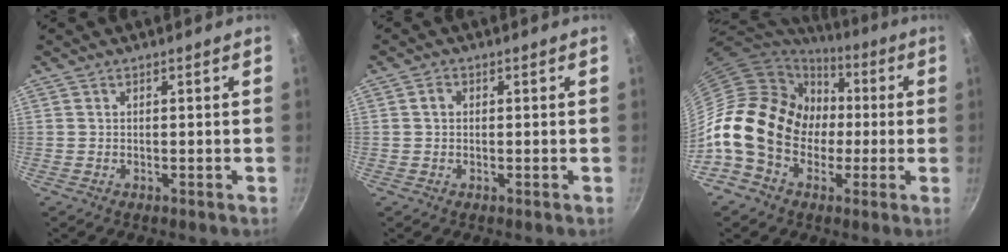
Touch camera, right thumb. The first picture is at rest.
{"total": 1.6, "force": [0.3, 1.3, 0.9], "torque": [-0.014, 0.006, 0.002]}
{"total": 20.6, "force": [-1.4, 16.3, 12.4], "torque": [-0.198, 0.052, -0.026]}